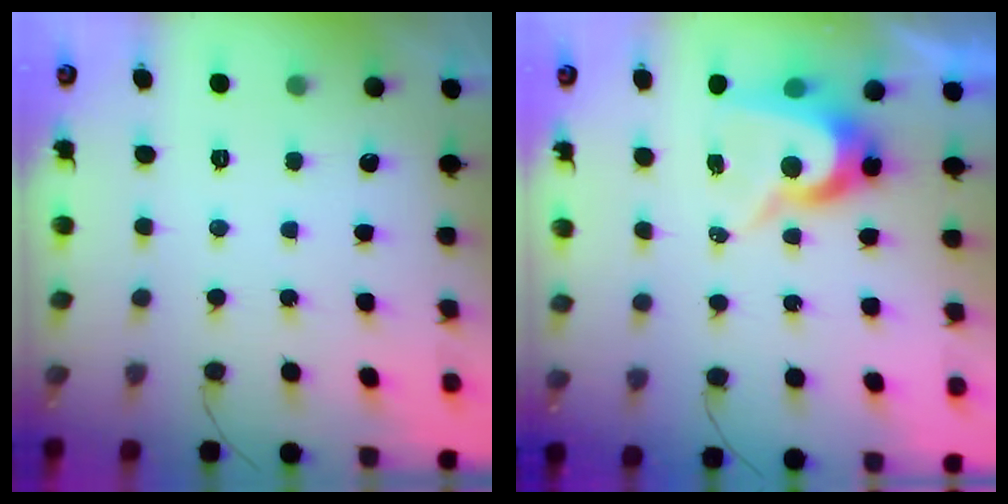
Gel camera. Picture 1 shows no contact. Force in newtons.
{"total": 9.7, "press": 9.7, "slide": 0.6}